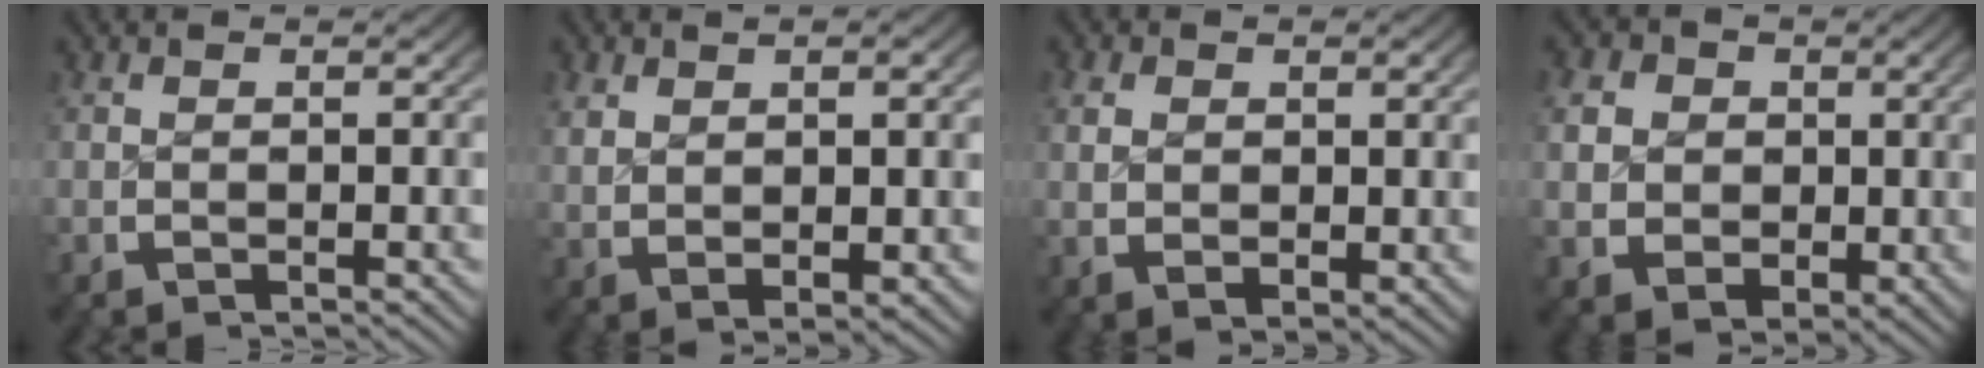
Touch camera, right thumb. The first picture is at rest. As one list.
[{"total": 3.5, "force": [1.3, 1.7, 2.7], "torque": [-0.045, 0.000, 0.033]}, {"total": 2.8, "force": [0.6, 1.9, 1.9], "torque": [-0.033, -0.010, 0.022]}, {"total": 7.0, "force": [0.5, 5.9, 3.8], "torque": [-0.085, -0.033, 0.024]}]